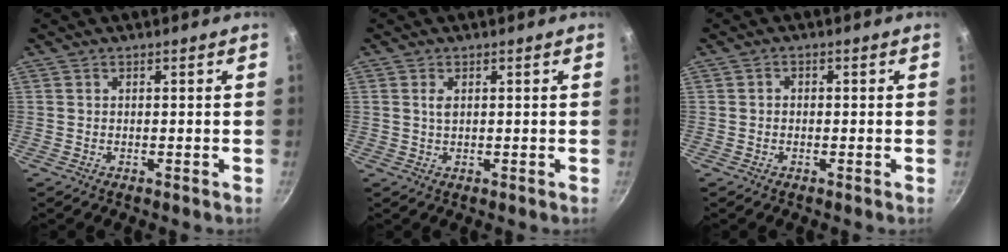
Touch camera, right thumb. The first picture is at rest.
{"total": 1.6, "force": [0.5, 0.8, 1.2], "torque": [-0.023, 0.000, 0.009]}
{"total": 1.0, "force": [-0.3, 0.9, 0.5], "torque": [-0.009, 0.005, -0.006]}